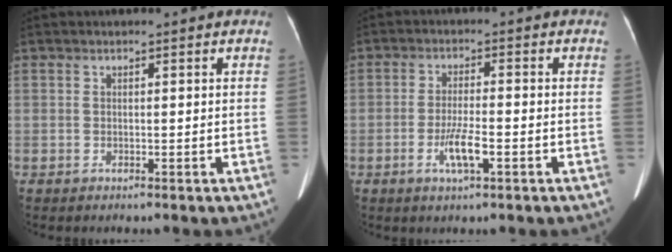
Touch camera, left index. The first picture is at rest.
{"total": 4.7, "force": [-2.0, 0.6, 4.2], "torque": [-0.084, -0.005, -0.037]}